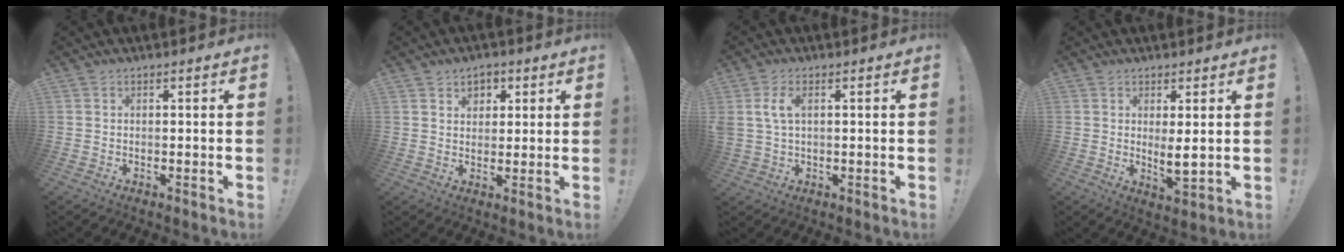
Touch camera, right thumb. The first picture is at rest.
{"total": 4.5, "force": [2.0, 3.8, 1.4], "torque": [-0.010, -0.009, 0.035]}
{"total": 5.6, "force": [1.2, 3.3, 4.4], "torque": [-0.095, 0.004, 0.021]}
{"total": 5.1, "force": [1.4, 1.0, 4.8], "torque": [-0.058, -0.026, 0.023]}